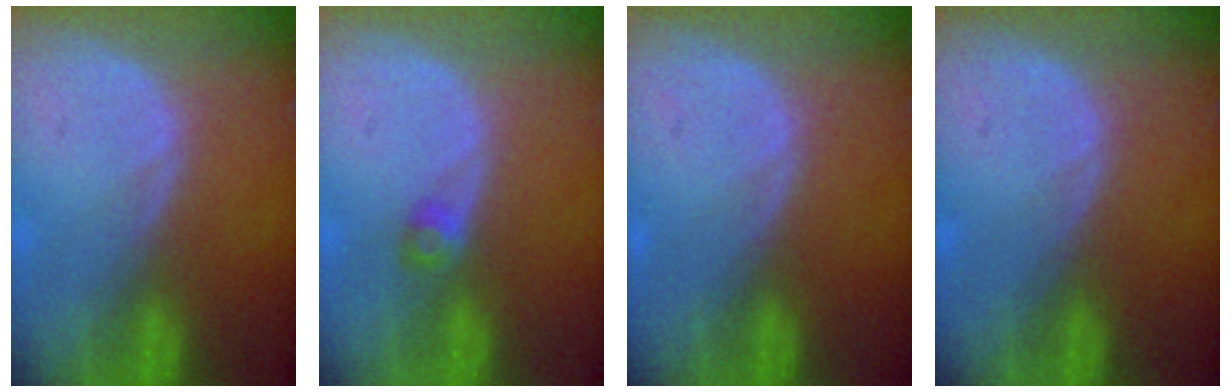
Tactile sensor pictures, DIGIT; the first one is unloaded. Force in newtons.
{"total": 2.0, "press": 1.7, "slide": 1.1}
{"total": 0.0}
{"total": 0.0}